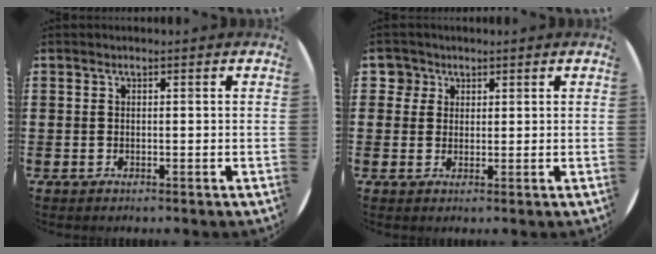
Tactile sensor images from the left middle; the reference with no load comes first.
{"total": 2.6, "force": [1.7, 2.0, 0.3], "torque": [0.004, 0.002, 0.028]}